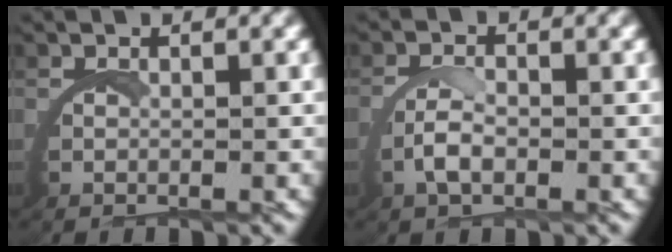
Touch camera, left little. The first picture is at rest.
{"total": 1.5, "force": [0.0, 0.6, 1.4], "torque": [-0.040, -0.004, -0.001]}